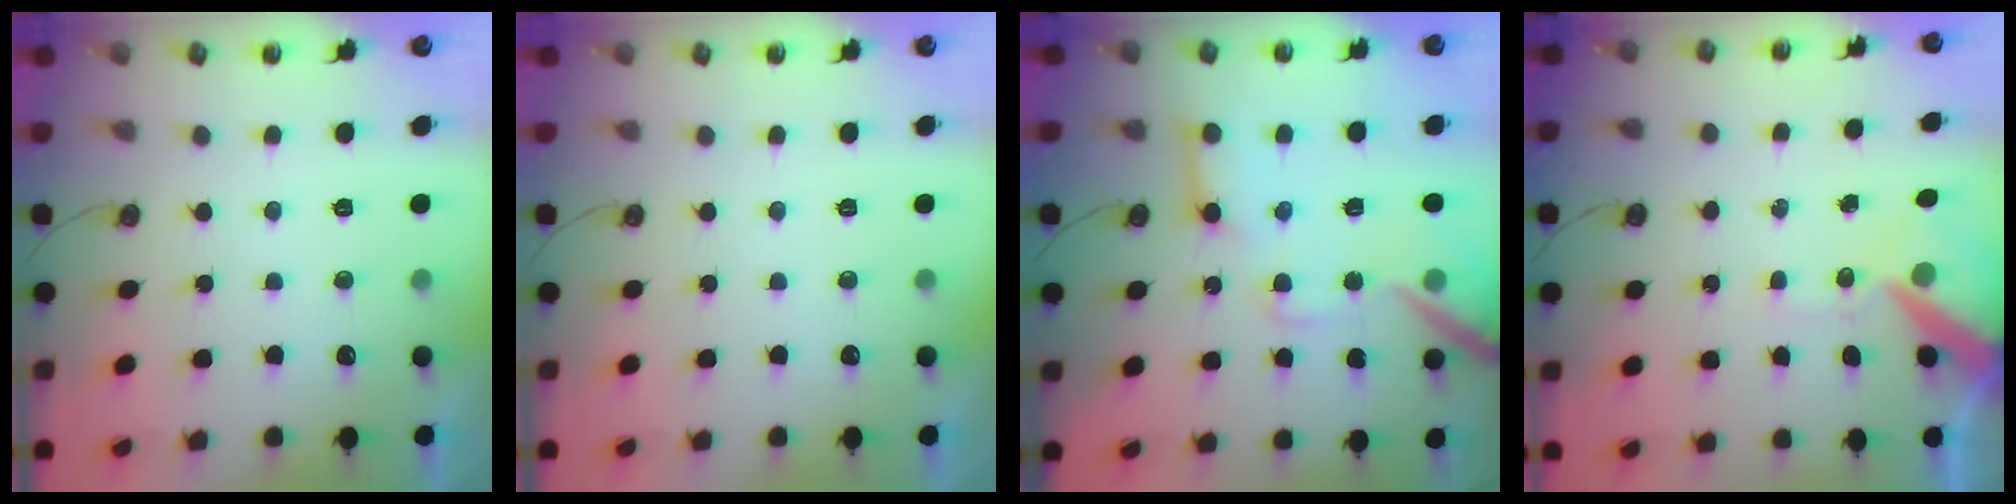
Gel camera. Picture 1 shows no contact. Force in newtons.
{"total": 0.0}
{"total": 15.0, "press": 14.8, "slide": 2.1}
{"total": 11.1, "press": 10.9, "slide": 1.8}